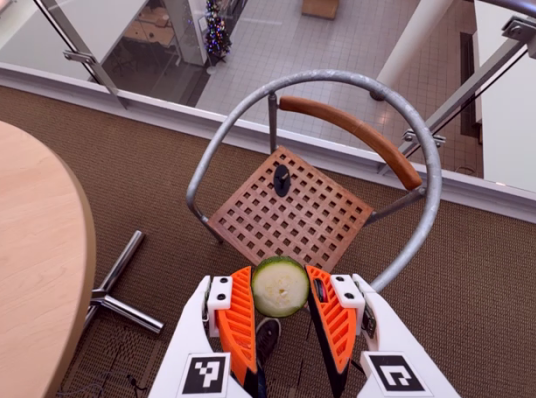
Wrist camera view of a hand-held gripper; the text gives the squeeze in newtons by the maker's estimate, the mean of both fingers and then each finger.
{"total": 9.7, "left": 10.1, "right": 9.3}